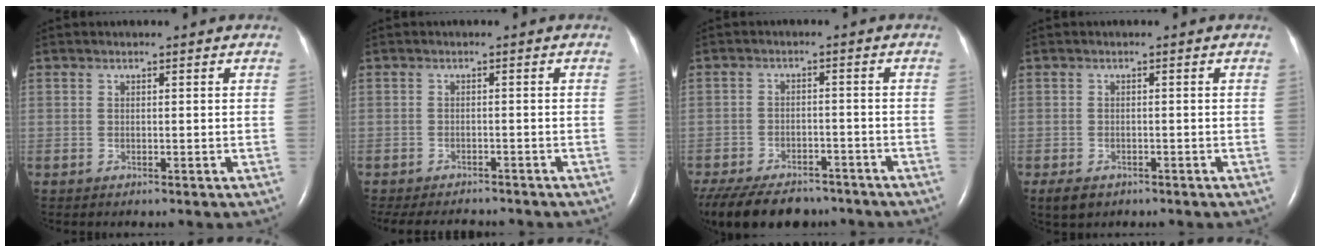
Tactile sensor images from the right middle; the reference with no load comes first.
{"total": 8.0, "force": [-7.4, 1.8, 2.6], "torque": [-0.039, -0.008, -0.097]}
{"total": 15.9, "force": [-12.6, 6.9, 6.8], "torque": [-0.177, -0.021, -0.180]}
{"total": 2.4, "force": [-1.5, 1.5, 1.2], "torque": [-0.022, -0.005, -0.018]}